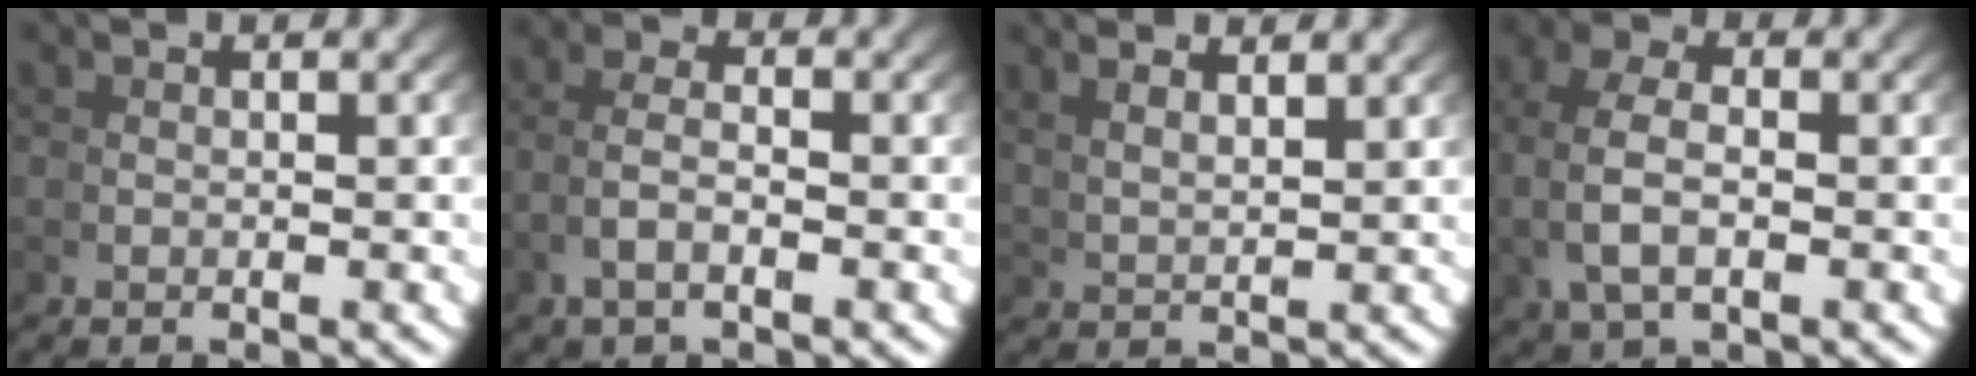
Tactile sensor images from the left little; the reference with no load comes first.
{"total": 2.5, "force": [-0.4, 1.0, 2.2], "torque": [-0.052, -0.010, -0.001]}
{"total": 3.1, "force": [2.8, -0.1, 1.3], "torque": [-0.012, 0.006, 0.057]}
{"total": 3.3, "force": [0.5, 1.6, 2.9], "torque": [-0.072, -0.003, 0.016]}